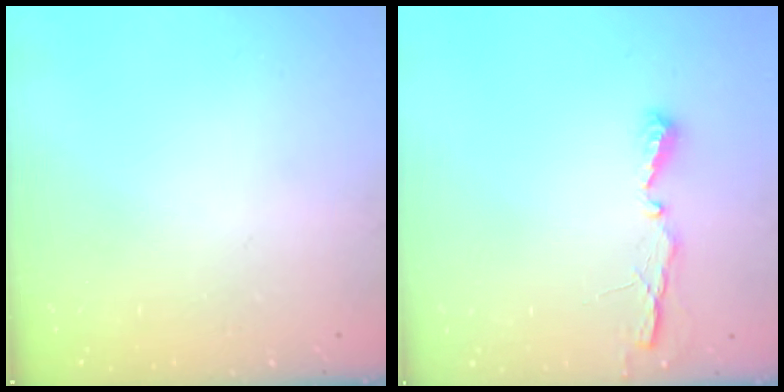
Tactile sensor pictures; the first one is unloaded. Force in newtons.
{"total": 4.5, "press": 4.5, "slide": 0.4}